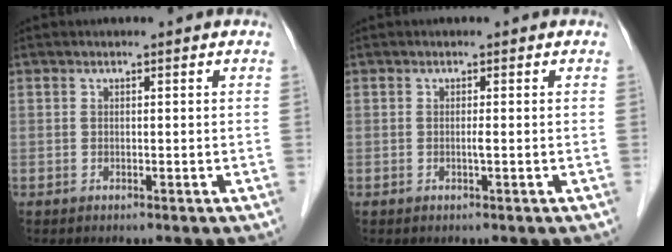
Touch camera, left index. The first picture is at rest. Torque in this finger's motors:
{"motor_torque": [0.19, 0.02, 0.00, 0.01]}